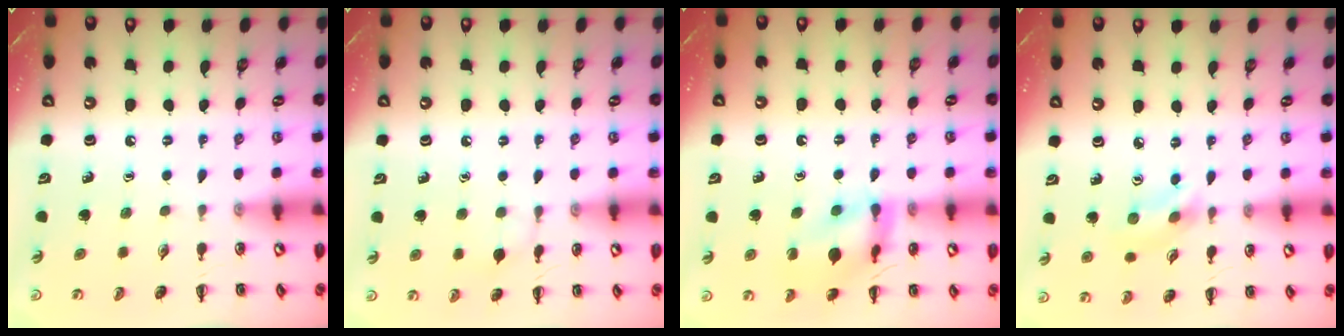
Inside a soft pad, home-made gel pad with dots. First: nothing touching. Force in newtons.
{"total": 5.0, "press": 4.6, "slide": 1.9}
{"total": 12.1, "press": 12.0, "slide": 1.1}
{"total": 3.3, "press": 3.2, "slide": 0.7}